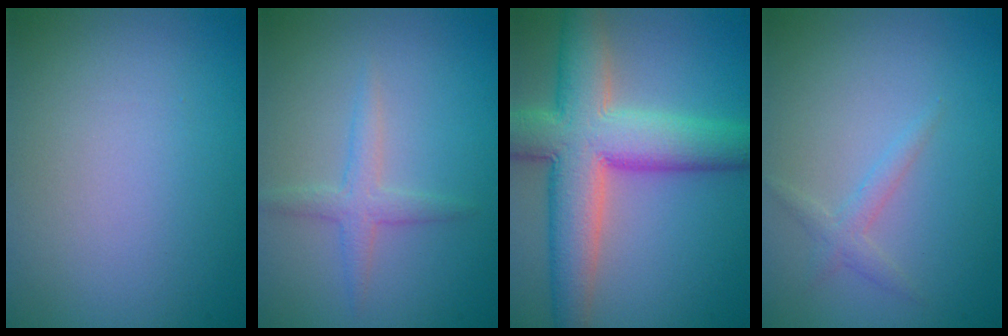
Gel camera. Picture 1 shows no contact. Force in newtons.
{"total": 2.0, "press": 2.0, "slide": 0.2}
{"total": 10.4, "press": 10.4, "slide": 0.7}
{"total": 1.3, "press": 1.3, "slide": 0.0}